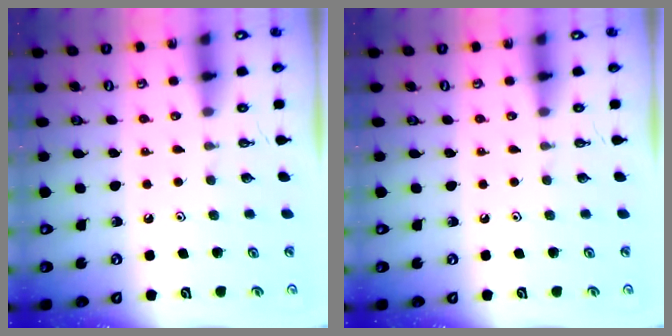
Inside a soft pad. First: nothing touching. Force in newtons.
{"total": 0.0}